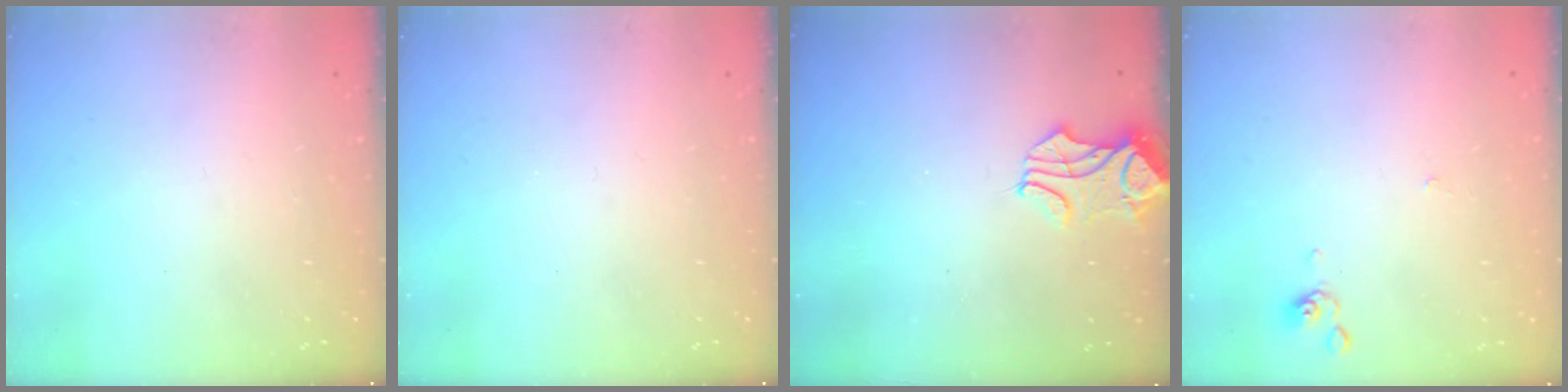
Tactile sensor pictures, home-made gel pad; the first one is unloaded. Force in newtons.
{"total": 0.0}
{"total": 1.2, "press": 1.2, "slide": 0.3}
{"total": 1.0, "press": 1.0, "slide": 0.2}